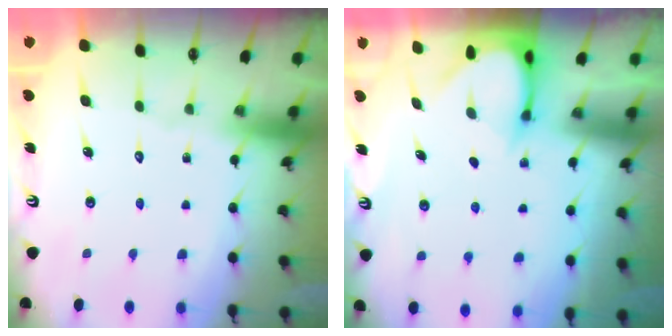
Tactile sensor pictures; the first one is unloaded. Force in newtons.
{"total": 3.7, "press": 3.6, "slide": 0.3}